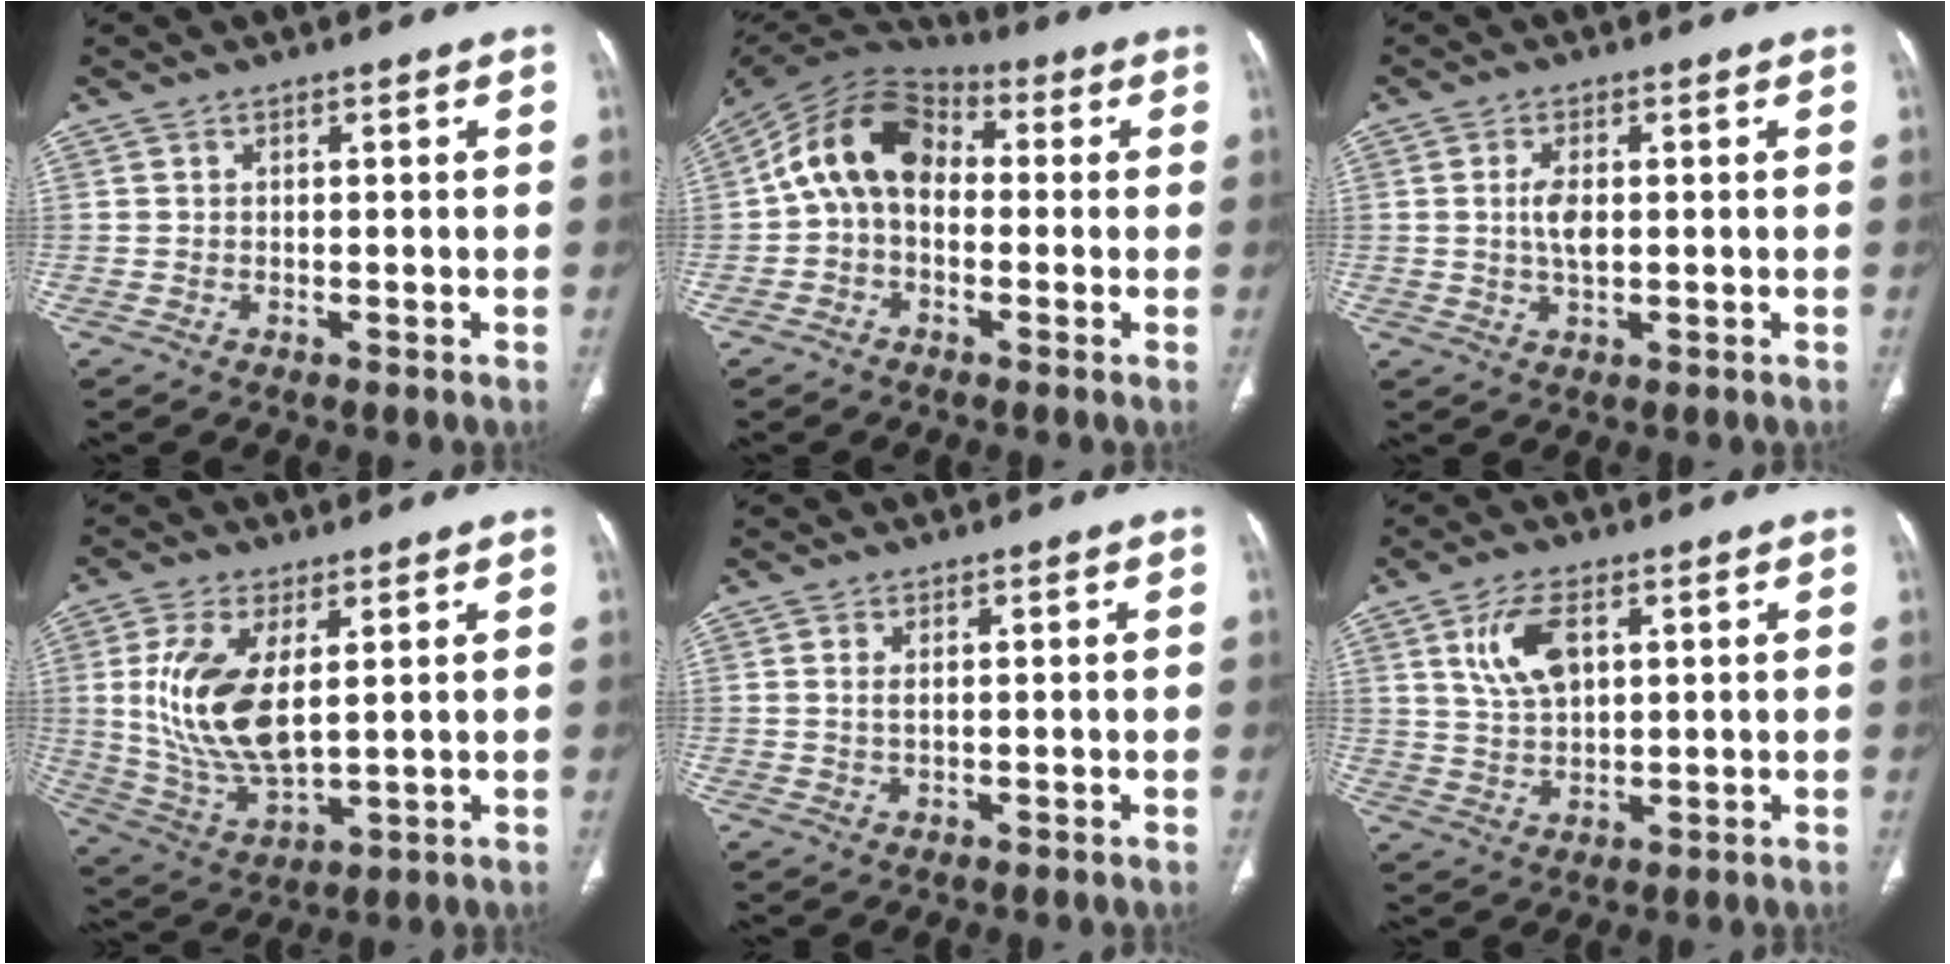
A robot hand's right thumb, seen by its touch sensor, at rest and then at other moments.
{"total": 12.9, "force": [0.2, 9.1, 9.1], "torque": [-0.147, 0.037, -0.014]}
{"total": 4.0, "force": [0.3, 1.9, 3.5], "torque": [-0.067, -0.001, 0.007]}
{"total": 14.9, "force": [3.0, 7.1, 12.8], "torque": [-0.261, -0.018, 0.072]}
{"total": 1.3, "force": [0.4, 0.5, 1.1], "torque": [-0.026, -0.001, 0.012]}
{"total": 8.0, "force": [3.0, 4.1, 6.1], "torque": [-0.117, -0.008, 0.064]}